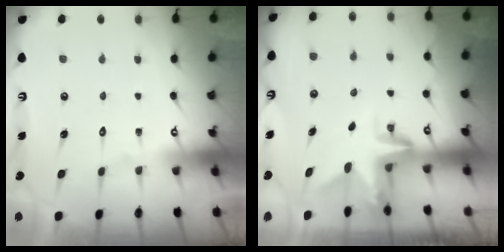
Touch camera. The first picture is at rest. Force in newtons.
{"total": 3.0, "press": 3.0, "slide": 0.2}